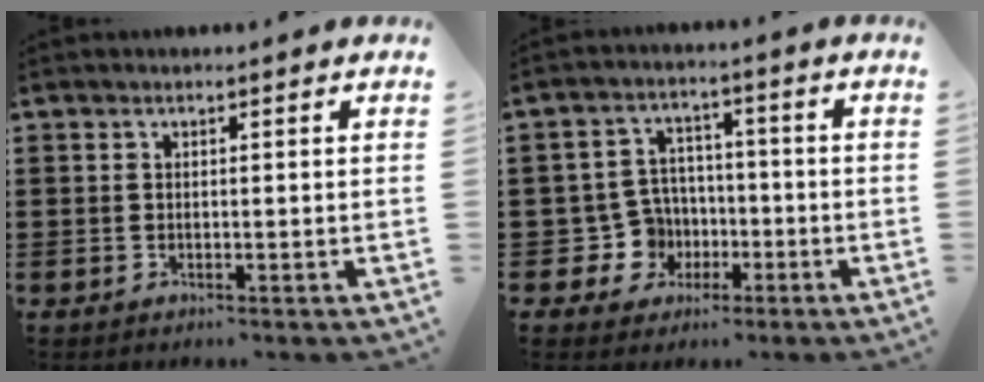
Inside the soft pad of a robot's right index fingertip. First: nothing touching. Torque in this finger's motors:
{"motor_torque": [1.32, 0.82, 0.07, -0.01]}